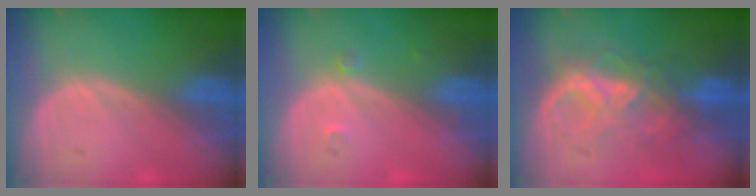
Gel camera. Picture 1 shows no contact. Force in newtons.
{"total": 1.2, "press": 1.0, "slide": 0.7}
{"total": 6.4, "press": 6.4, "slide": 0.7}